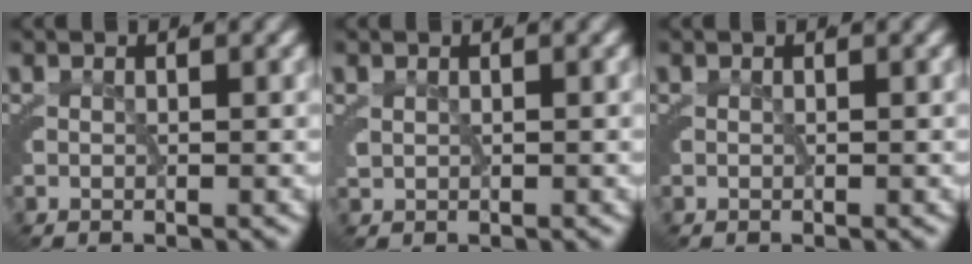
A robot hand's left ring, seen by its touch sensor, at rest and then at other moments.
{"total": 0.9, "force": [0.8, -0.3, 0.3], "torque": [-0.011, -0.002, 0.021]}
{"total": 0.0}